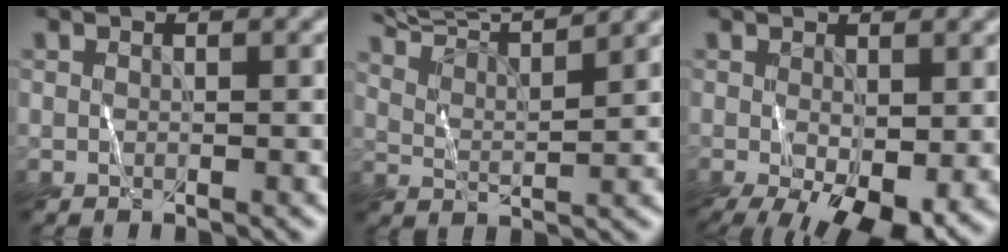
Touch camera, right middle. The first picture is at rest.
{"total": 8.8, "force": [7.9, 1.3, 3.8], "torque": [-0.069, 0.025, 0.094]}
{"total": 8.5, "force": [-2.9, 3.8, 7.0], "torque": [-0.128, -0.014, -0.033]}